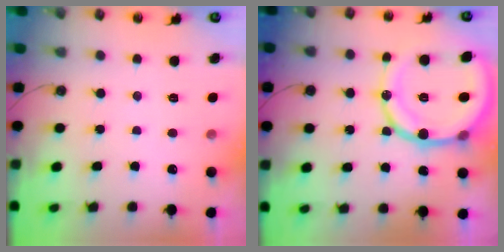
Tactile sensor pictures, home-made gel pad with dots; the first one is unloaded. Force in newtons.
{"total": 20.6, "press": 20.2, "slide": 3.9}